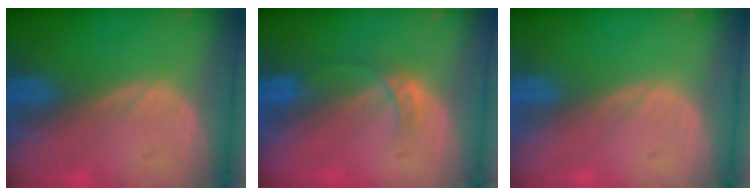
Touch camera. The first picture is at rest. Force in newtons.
{"total": 3.0, "press": 2.7, "slide": 1.3}
{"total": 0.0}